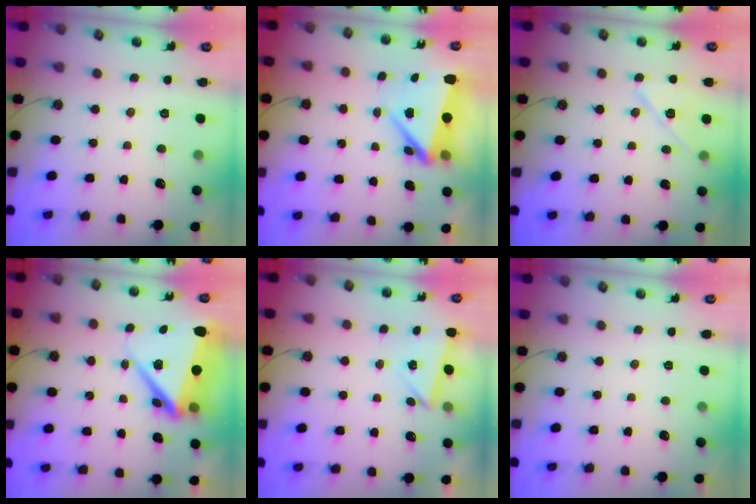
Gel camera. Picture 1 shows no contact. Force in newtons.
{"total": 6.0, "press": 6.0, "slide": 0.6}
{"total": 10.1, "press": 10.1, "slide": 0.7}
{"total": 10.6, "press": 10.5, "slide": 1.7}
{"total": 2.9, "press": 2.8, "slide": 0.6}
{"total": 0.0}